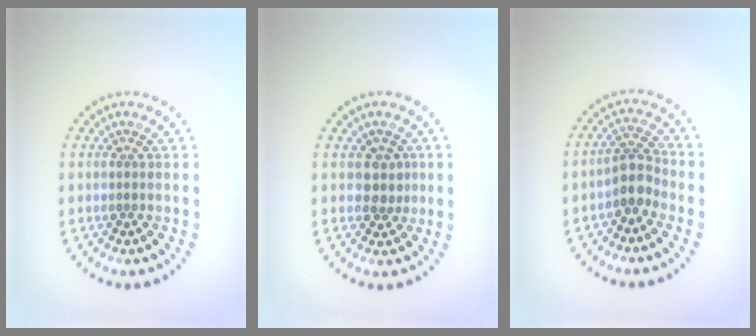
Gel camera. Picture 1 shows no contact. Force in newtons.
{"total": 2.0, "press": 1.8, "slide": 0.9}
{"total": 2.7, "press": 2.2, "slide": 1.5}